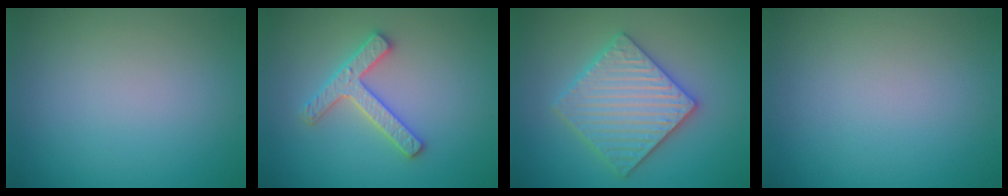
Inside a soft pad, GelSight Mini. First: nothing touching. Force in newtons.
{"total": 2.8, "press": 2.8, "slide": 0.6}
{"total": 5.9, "press": 5.8, "slide": 1.0}
{"total": 0.0}